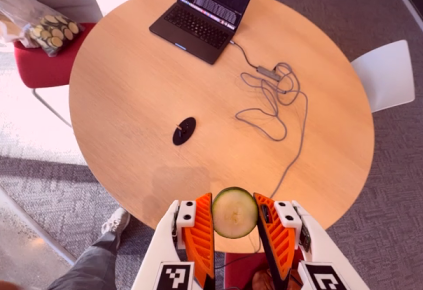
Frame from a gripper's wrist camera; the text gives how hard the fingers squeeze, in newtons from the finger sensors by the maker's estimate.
{"total": 10.3, "left": 10.8, "right": 9.9}